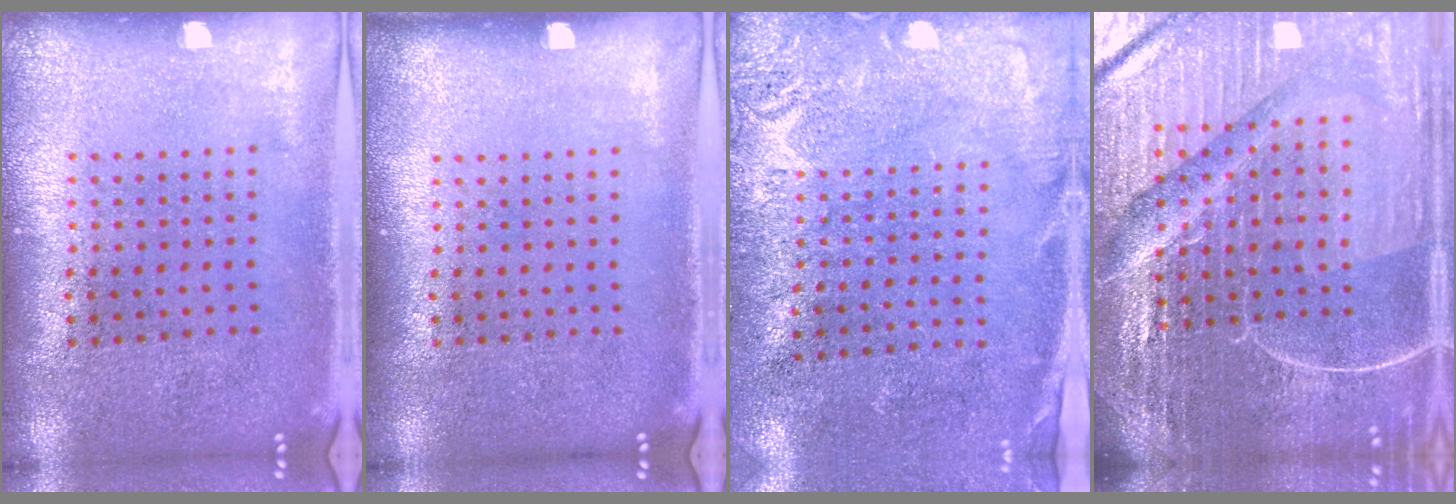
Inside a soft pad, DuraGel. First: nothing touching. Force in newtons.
{"total": 0.0}
{"total": 2.6, "press": 2.4, "slide": 1.1}
{"total": 6.3, "press": 5.7, "slide": 2.8}